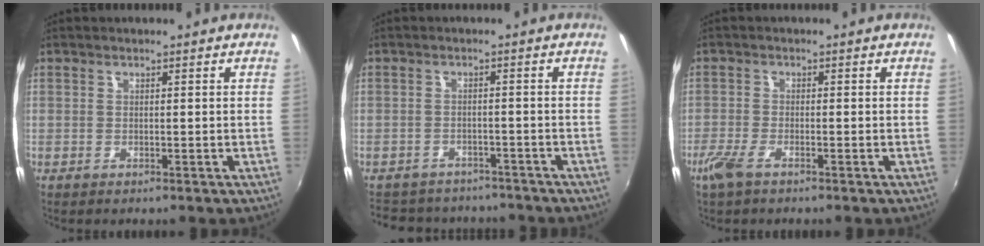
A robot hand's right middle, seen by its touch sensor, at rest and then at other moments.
{"total": 11.4, "force": [-9.8, 4.8, 3.3], "torque": [-0.078, 0.006, -0.131]}
{"total": 3.8, "force": [-2.6, 1.0, 2.6], "torque": [-0.067, -0.010, -0.053]}